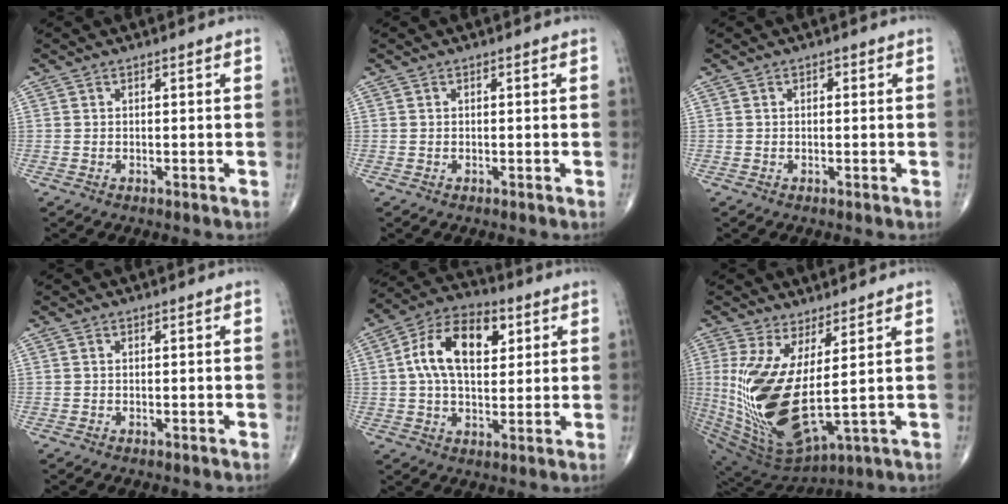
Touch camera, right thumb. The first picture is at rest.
{"total": 0.0}
{"total": 0.6, "force": [0.1, 0.5, 0.3], "torque": [0.000, 0.001, -0.001]}
{"total": 0.0}
{"total": 14.4, "force": [3.6, 8.4, 11.2], "torque": [-0.181, 0.012, 0.056]}
{"total": 17.8, "force": [1.8, 6.0, 16.7], "torque": [-0.361, -0.046, 0.058]}